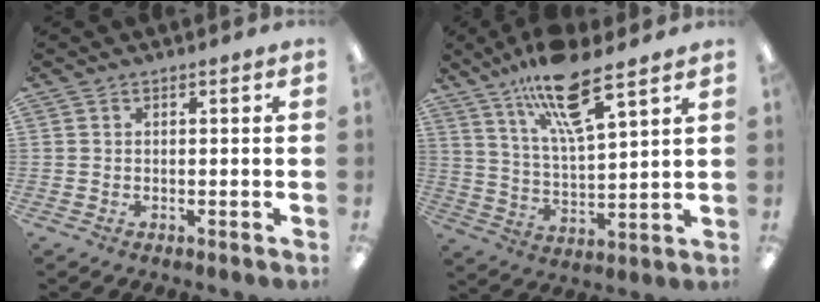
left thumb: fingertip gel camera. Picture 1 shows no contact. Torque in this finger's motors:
{"motor_torque": [0.30, 0.32, 1.62, -1.15, 0.31]}